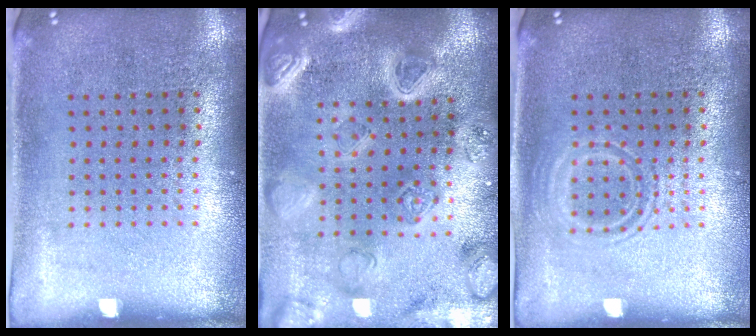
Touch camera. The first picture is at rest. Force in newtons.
{"total": 4.1, "press": 3.7, "slide": 1.9}
{"total": 1.0, "press": 0.9, "slide": 0.3}